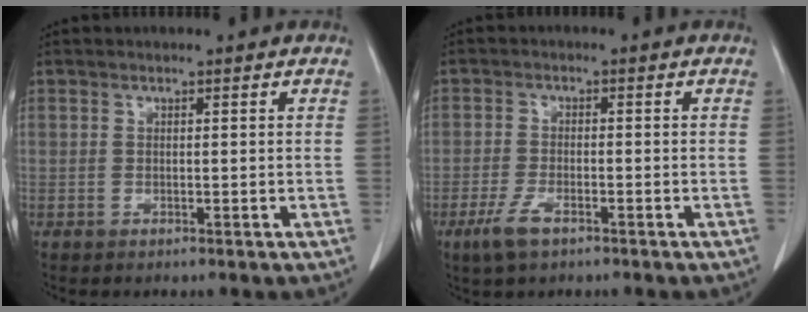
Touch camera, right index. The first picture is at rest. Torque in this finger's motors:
{"motor_torque": [0.36, -0.21, -0.09, 0.00]}